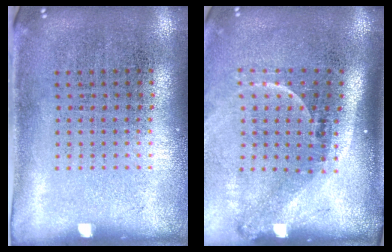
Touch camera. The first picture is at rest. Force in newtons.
{"total": 2.2, "press": 1.6, "slide": 1.6}